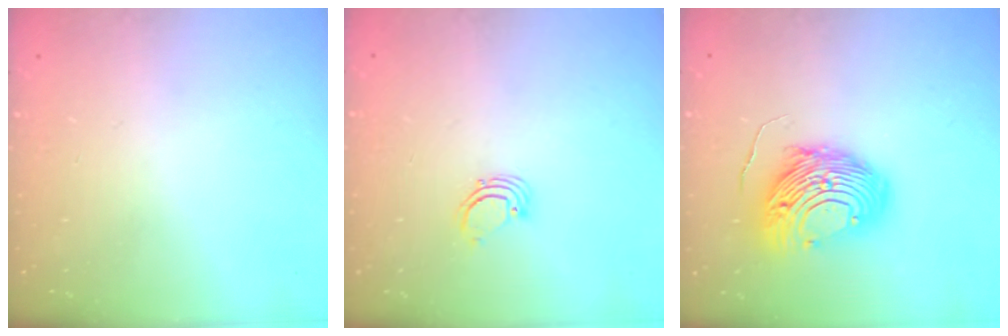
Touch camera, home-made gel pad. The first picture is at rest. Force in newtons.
{"total": 2.2, "press": 2.2, "slide": 0.2}
{"total": 13.1, "press": 13.0, "slide": 1.2}